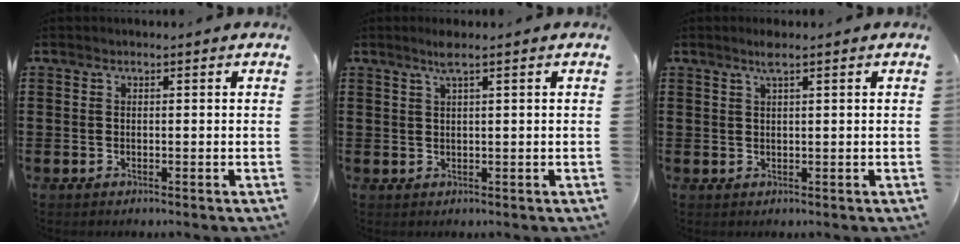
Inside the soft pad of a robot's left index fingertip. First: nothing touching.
{"total": 2.6, "force": [1.6, 0.0, 2.1], "torque": [-0.045, 0.003, 0.028]}
{"total": 2.3, "force": [1.4, 0.2, 1.8], "torque": [-0.039, 0.003, 0.025]}